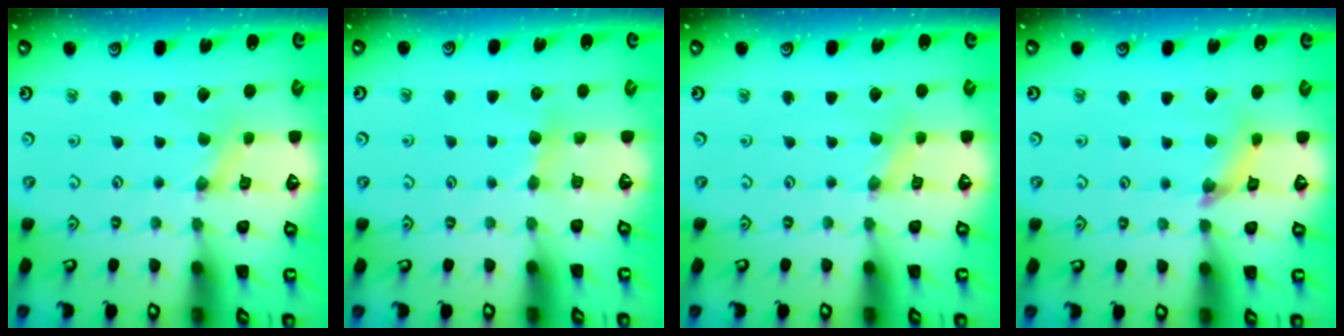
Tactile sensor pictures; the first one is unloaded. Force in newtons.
{"total": 4.0, "press": 3.9, "slide": 0.6}
{"total": 0.9, "press": 0.9, "slide": 0.1}
{"total": 5.6, "press": 5.6, "slide": 0.4}